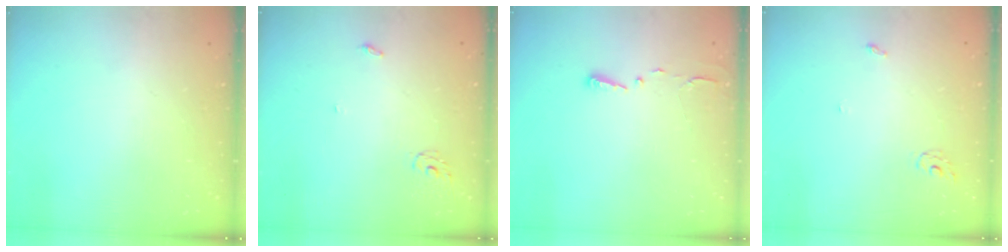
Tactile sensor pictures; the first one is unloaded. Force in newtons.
{"total": 4.0, "press": 4.0, "slide": 0.3}
{"total": 2.7, "press": 2.7, "slide": 0.4}
{"total": 3.3, "press": 3.3, "slide": 0.2}